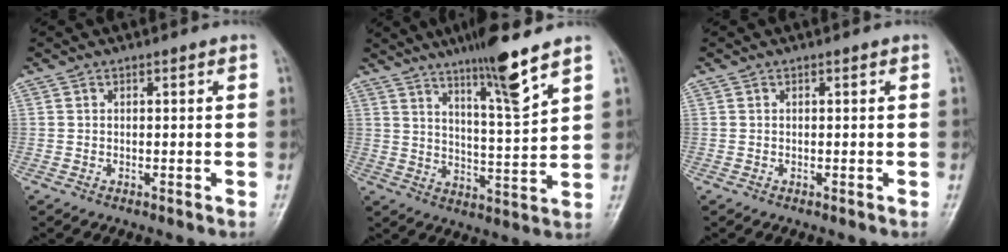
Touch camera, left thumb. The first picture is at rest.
{"total": 11.6, "force": [7.9, 0.7, 8.5], "torque": [-0.138, -0.055, 0.135]}
{"total": 0.0}